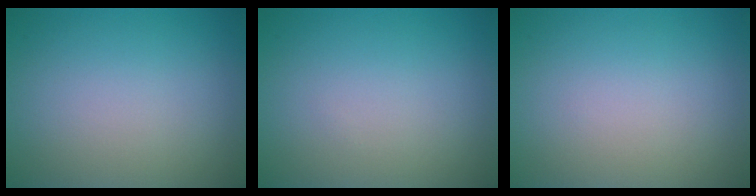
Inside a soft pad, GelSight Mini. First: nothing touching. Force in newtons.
{"total": 0.0}
{"total": 0.0}